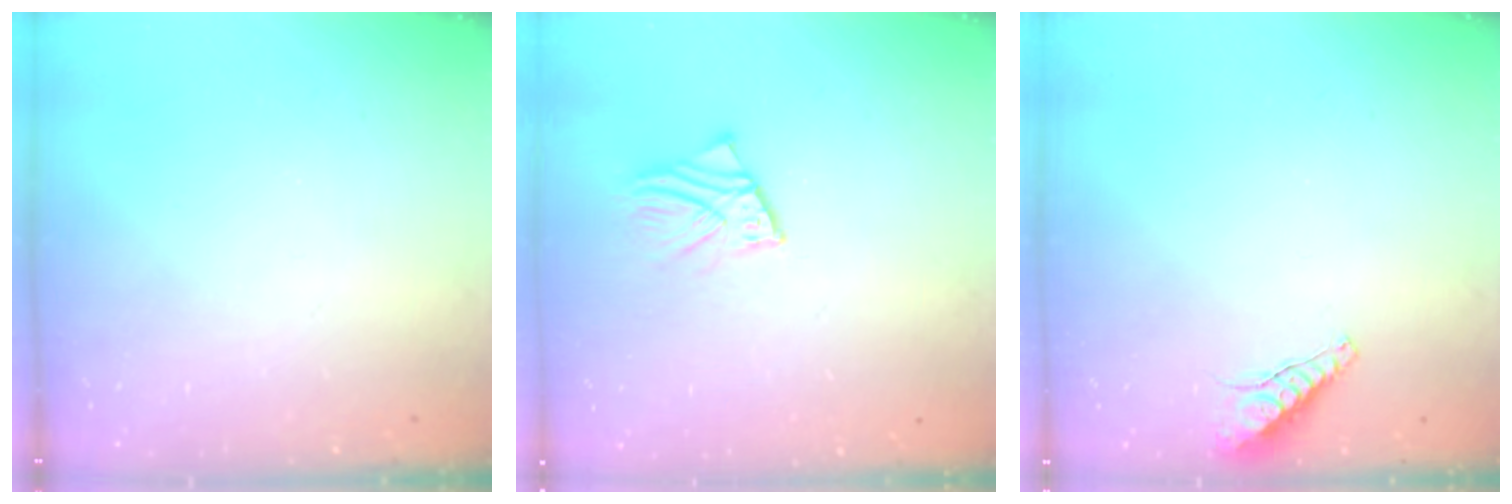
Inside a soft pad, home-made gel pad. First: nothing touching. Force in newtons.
{"total": 3.9, "press": 3.9, "slide": 0.5}
{"total": 8.0, "press": 7.9, "slide": 1.1}